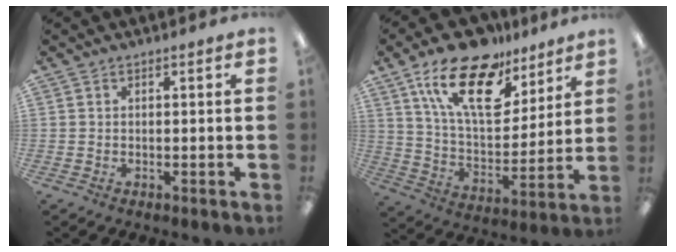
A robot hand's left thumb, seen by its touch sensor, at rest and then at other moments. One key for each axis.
{"total": 20.5, "fx": 12.8, "fy": 9.8, "fz": 12.7, "tx": -0.228, "ty": -0.060, "tz": 0.226}